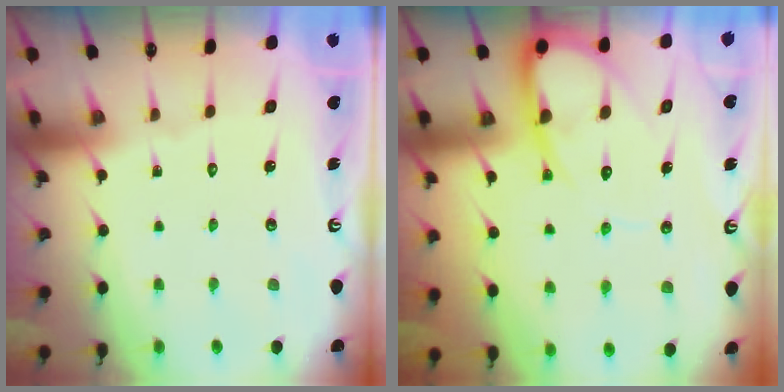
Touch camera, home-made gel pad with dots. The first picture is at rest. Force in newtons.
{"total": 10.4, "press": 10.4, "slide": 1.1}